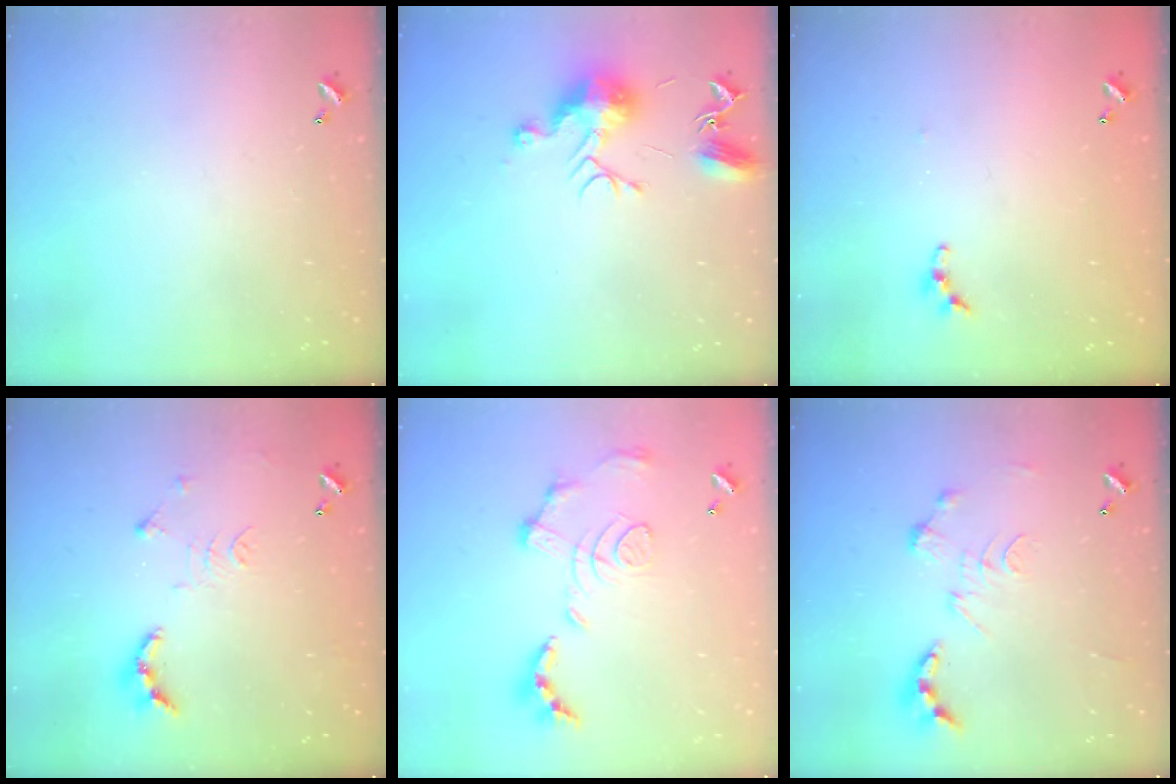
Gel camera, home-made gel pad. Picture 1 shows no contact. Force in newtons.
{"total": 9.6, "press": 9.6, "slide": 0.4}
{"total": 4.9, "press": 4.8, "slide": 0.2}
{"total": 10.3, "press": 10.2, "slide": 1.0}
{"total": 1.5, "press": 0.8, "slide": 1.3}
{"total": 0.0}